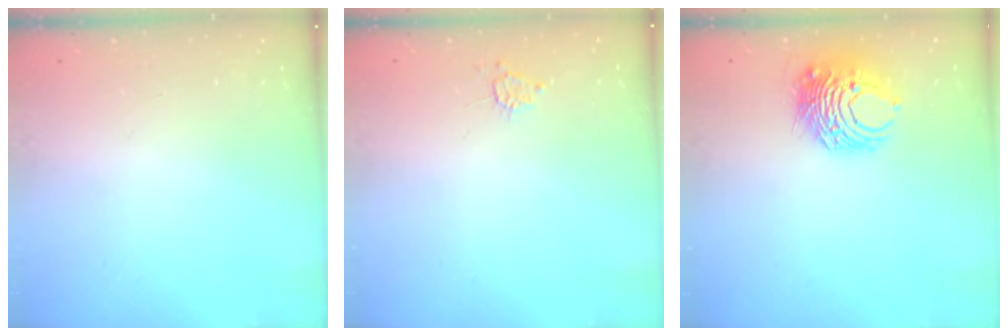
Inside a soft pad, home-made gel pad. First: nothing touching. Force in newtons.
{"total": 3.6, "press": 3.6, "slide": 0.4}
{"total": 8.3, "press": 8.3, "slide": 0.8}